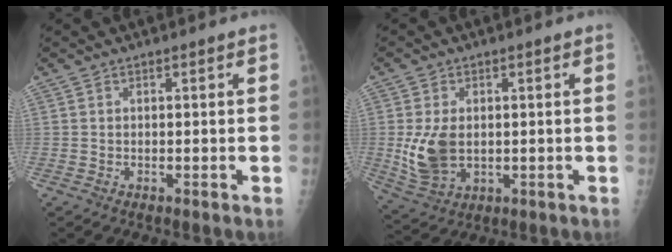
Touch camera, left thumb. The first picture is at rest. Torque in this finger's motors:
{"motor_torque": [-0.18, 0.71, 1.07, 0.01, 0.35]}